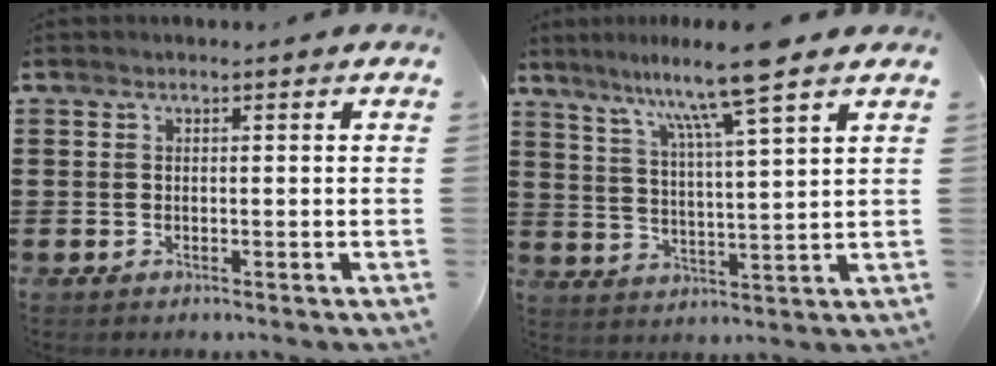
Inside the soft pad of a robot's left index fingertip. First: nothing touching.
{"total": 9.9, "force": [7.8, -0.7, 6.0], "torque": [-0.122, -0.037, 0.128]}